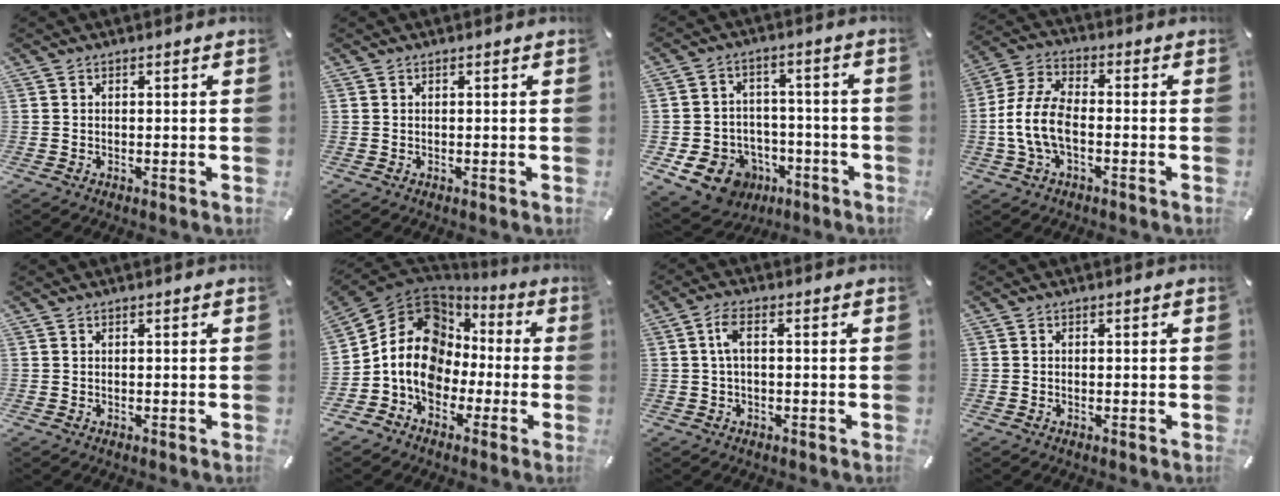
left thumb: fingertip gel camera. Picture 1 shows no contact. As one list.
[{"total": 0.0}, {"total": 12.0, "force": [-5.9, 9.4, 4.7], "torque": [-0.081, 0.042, -0.096]}, {"total": 10.2, "force": [-2.7, 5.5, 8.2], "torque": [-0.184, -0.003, -0.049]}, {"total": 0.0}, {"total": 14.4, "force": [-0.7, 12.6, 6.9], "torque": [-0.162, -0.001, -0.015]}, {"total": 4.1, "force": [0.1, 1.6, 3.7], "torque": [-0.079, 0.008, -0.001]}, {"total": 0.5, "force": [-0.2, 0.4, 0.3], "torque": [-0.006, 0.000, -0.004]}]